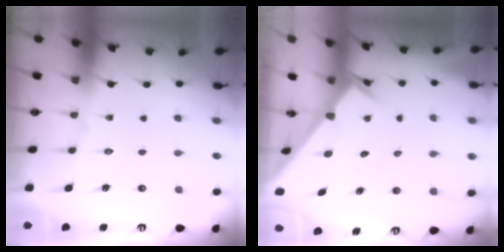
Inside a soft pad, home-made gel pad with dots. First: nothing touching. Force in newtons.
{"total": 2.2, "press": 2.2, "slide": 0.1}